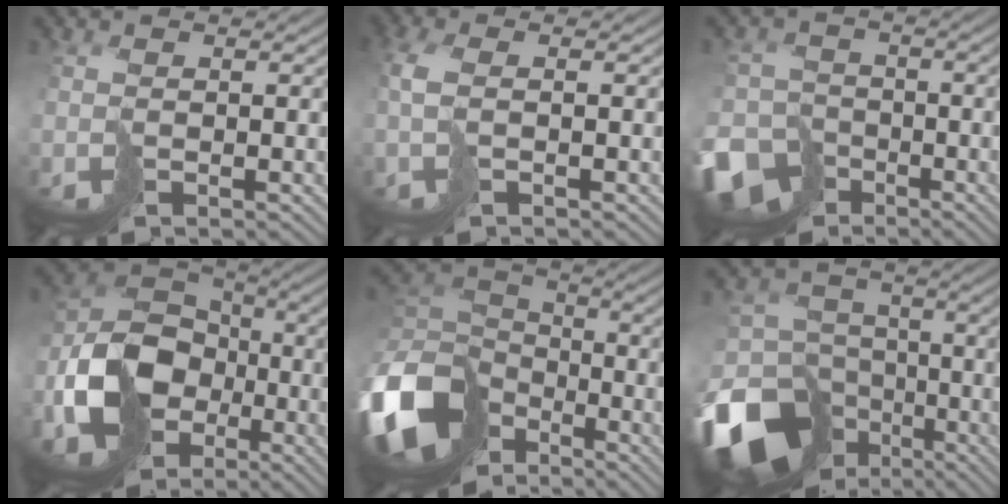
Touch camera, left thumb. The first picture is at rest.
{"total": 2.5, "force": [0.0, 0.9, 2.4], "torque": [-0.059, 0.002, -0.003]}
{"total": 10.6, "force": [-6.9, 7.5, 2.9], "torque": [-0.072, -0.050, -0.118]}
{"total": 13.6, "force": [-4.3, 10.1, 8.0], "torque": [-0.176, -0.034, -0.081]}
{"total": 15.5, "force": [-6.7, 11.4, 8.0], "torque": [-0.262, -0.038, -0.114]}
{"total": 19.0, "force": [-10.4, 14.4, 6.7], "torque": [-0.199, -0.051, -0.149]}